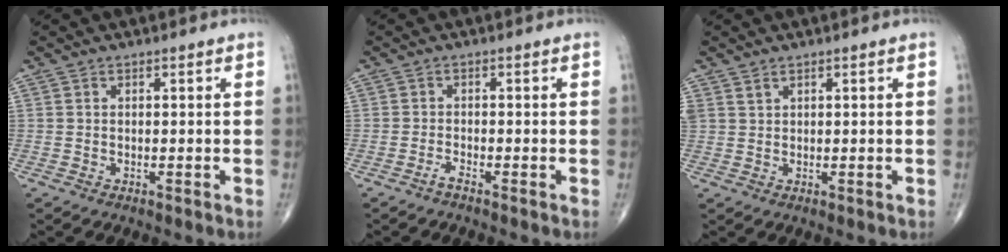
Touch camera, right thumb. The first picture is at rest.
{"total": 1.0, "force": [-0.9, 0.0, 0.4], "torque": [-0.013, 0.005, -0.019]}
{"total": 1.4, "force": [1.2, 0.7, 0.3], "torque": [0.002, -0.003, 0.024]}